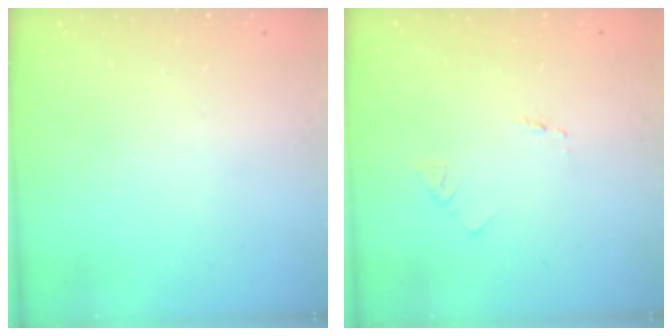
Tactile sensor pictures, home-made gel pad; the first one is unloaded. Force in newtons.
{"total": 1.3, "press": 1.2, "slide": 0.1}